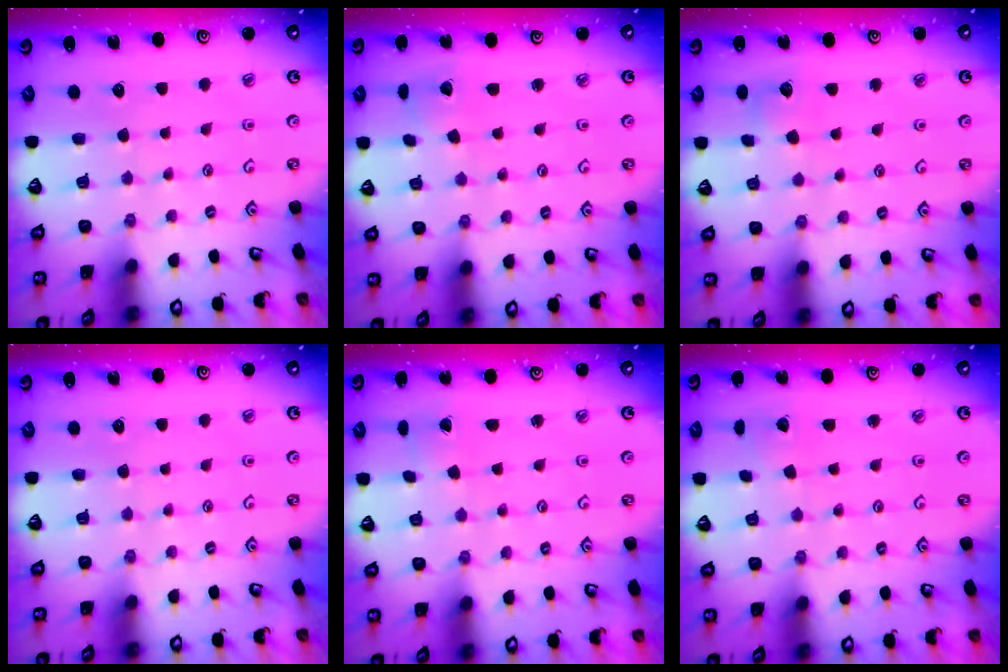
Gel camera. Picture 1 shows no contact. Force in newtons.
{"total": 2.8, "press": 2.8, "slide": 0.3}
{"total": 6.3, "press": 6.3, "slide": 0.5}
{"total": 0.0}
{"total": 0.7, "press": 0.7, "slide": 0.1}
{"total": 2.5, "press": 2.5, "slide": 0.3}